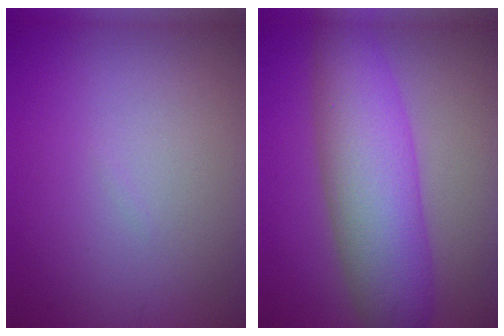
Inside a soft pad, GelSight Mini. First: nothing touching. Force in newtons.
{"total": 8.3, "press": 8.2, "slide": 0.4}